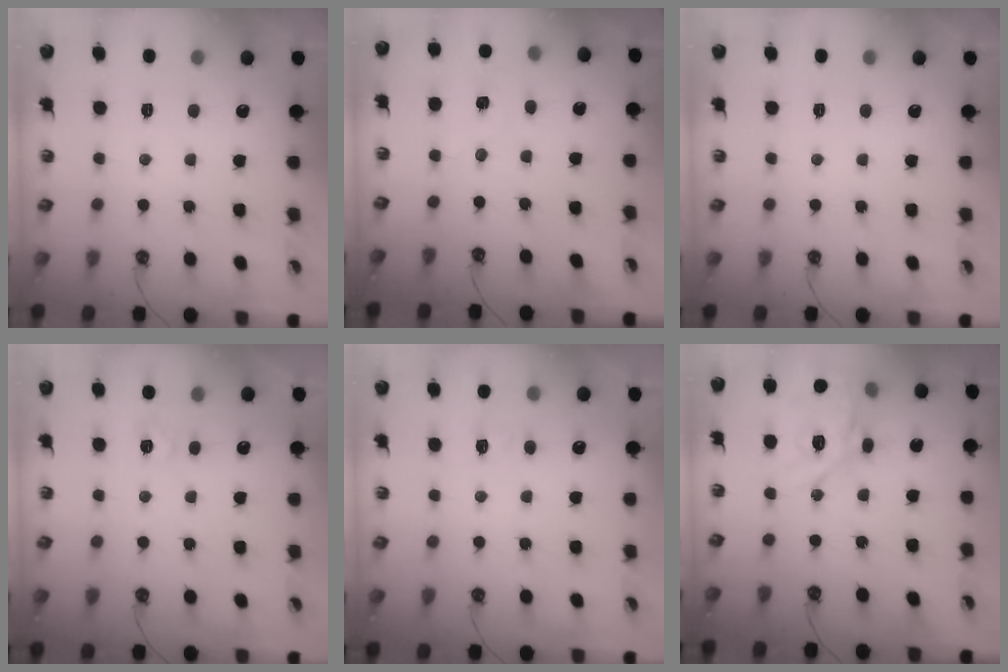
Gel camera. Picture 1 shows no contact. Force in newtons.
{"total": 3.7, "press": 3.7, "slide": 0.4}
{"total": 0.0}
{"total": 3.5, "press": 3.4, "slide": 0.5}
{"total": 6.2, "press": 6.1, "slide": 0.8}
{"total": 17.9, "press": 17.7, "slide": 2.7}